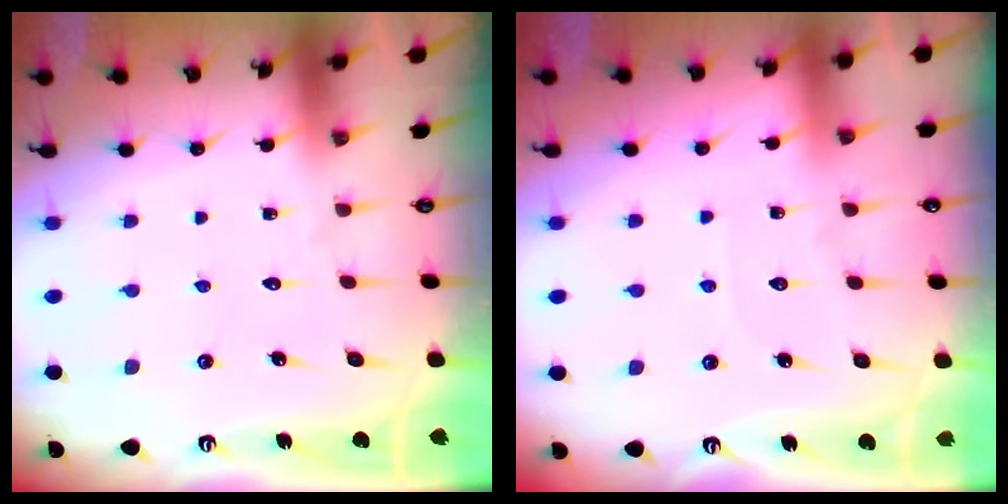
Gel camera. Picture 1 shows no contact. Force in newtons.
{"total": 1.9, "press": 1.9, "slide": 0.3}